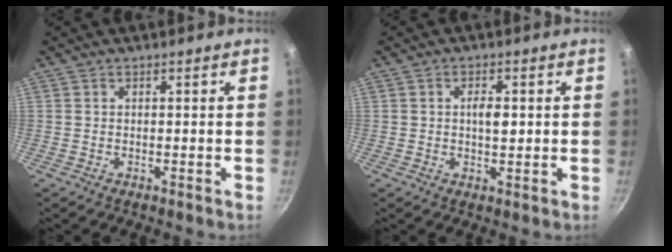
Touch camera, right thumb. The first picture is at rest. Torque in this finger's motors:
{"motor_torque": [-0.37, 0.58, 0.40, 0.07, 0.06]}